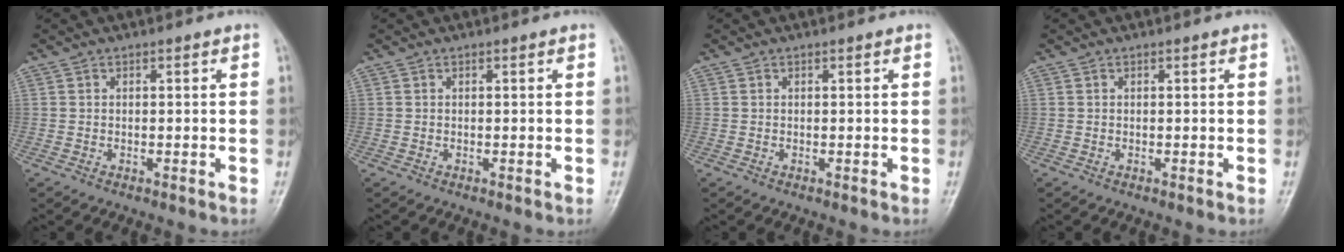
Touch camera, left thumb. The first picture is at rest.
{"total": 0.0}
{"total": 0.0}
{"total": 0.0}